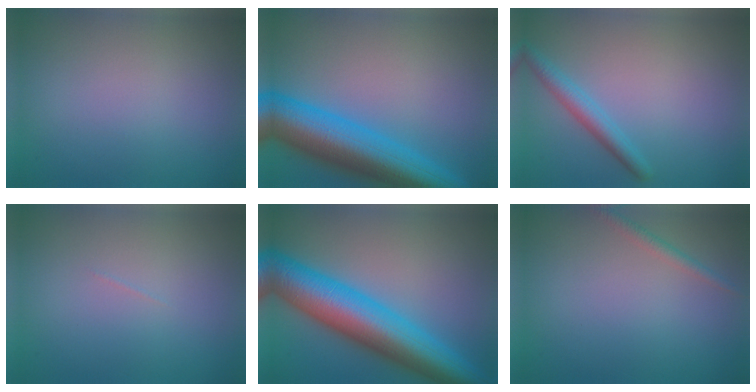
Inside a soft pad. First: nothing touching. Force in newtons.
{"total": 10.3, "press": 10.3, "slide": 0.5}
{"total": 2.3, "press": 2.3, "slide": 0.1}
{"total": 0.0}
{"total": 11.8, "press": 11.8, "slide": 0.1}
{"total": 1.2, "press": 1.2, "slide": 0.0}